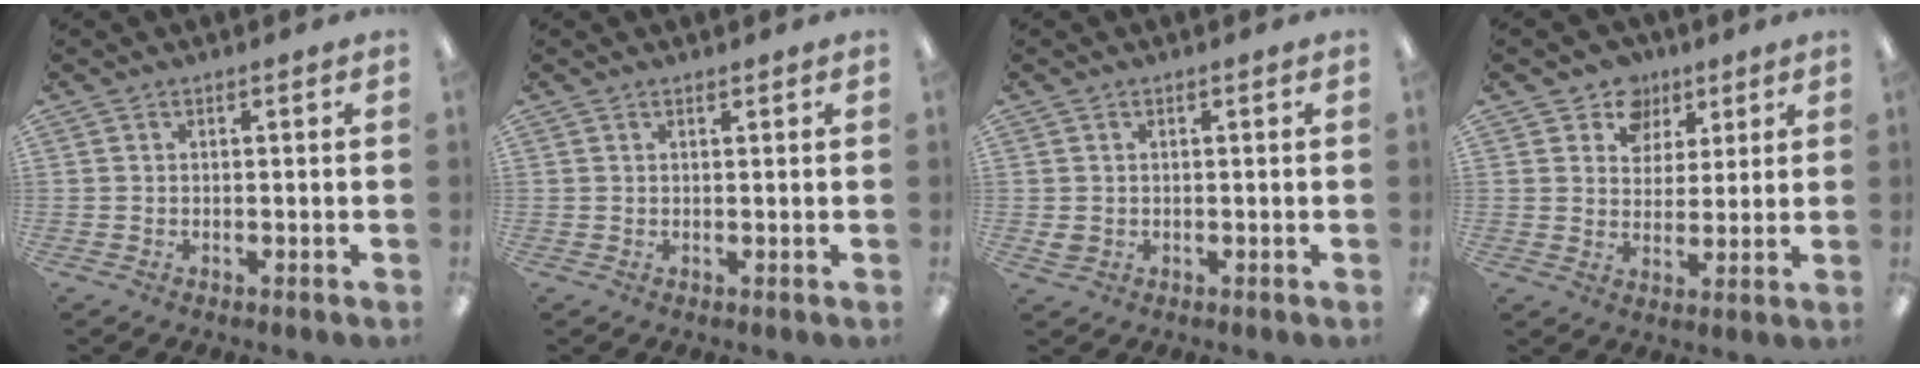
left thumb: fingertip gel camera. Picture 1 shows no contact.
{"total": 0.6, "force": [0.6, 0.1, 0.1], "torque": [-0.004, 0.000, 0.011]}
{"total": 1.6, "force": [0.4, 1.4, 0.8], "torque": [-0.008, 0.000, 0.005]}
{"total": 8.3, "force": [5.0, 6.5, 1.2], "torque": [-0.020, -0.032, 0.090]}